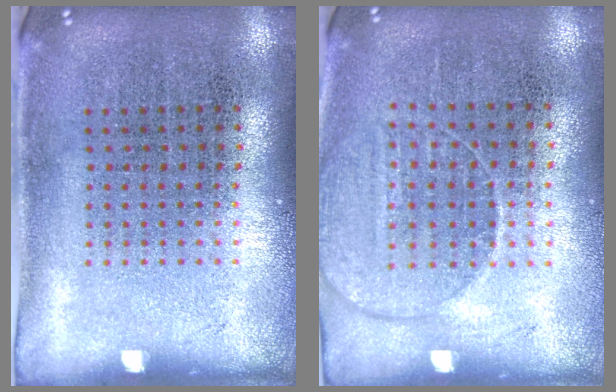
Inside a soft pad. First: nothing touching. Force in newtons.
{"total": 1.4, "press": 1.3, "slide": 0.5}